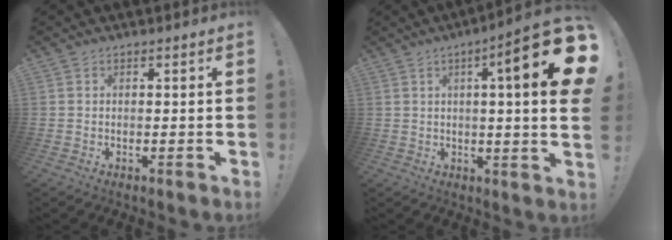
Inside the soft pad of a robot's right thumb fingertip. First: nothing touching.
{"total": 16.8, "force": [4.6, 2.1, 16.0], "torque": [-0.226, -0.028, 0.057]}